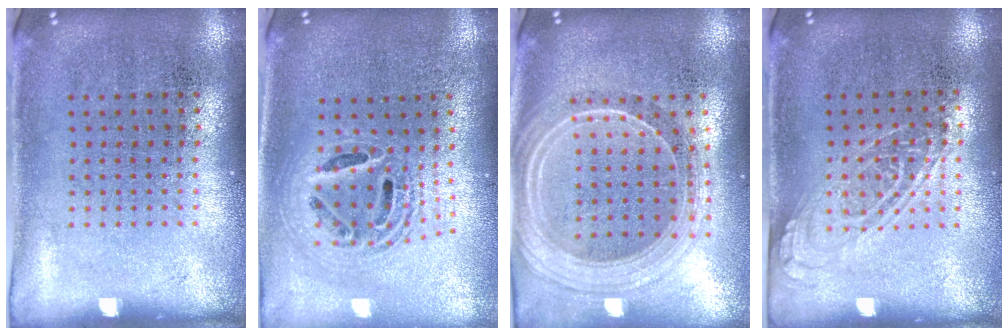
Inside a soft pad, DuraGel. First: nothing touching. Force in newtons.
{"total": 2.0, "press": 1.6, "slide": 1.2}
{"total": 2.3, "press": 2.0, "slide": 1.2}
{"total": 1.3, "press": 1.2, "slide": 0.6}